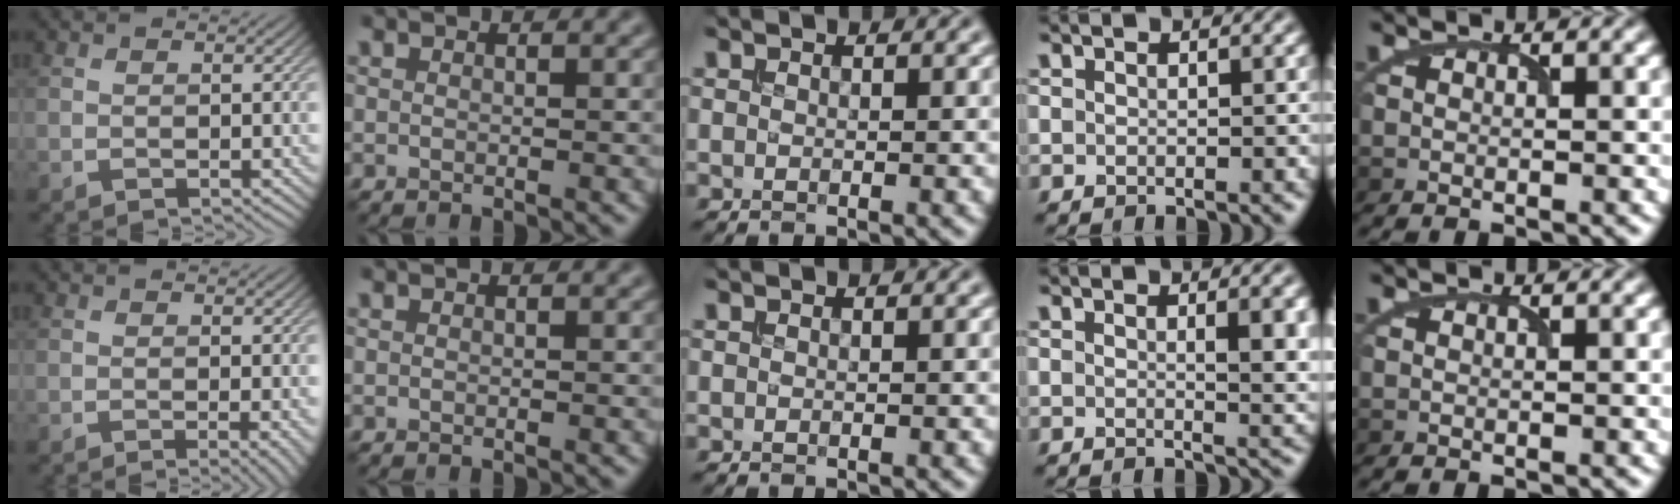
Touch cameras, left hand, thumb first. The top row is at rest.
{"thumb": {"total": 2.4, "force": [-0.8, 0.4, 2.2], "torque": [-0.028, 0.000, -0.016]}, "ring": {"total": 3.5, "force": [0.7, 1.0, 3.3], "torque": [-0.035, -0.001, 0.011]}}